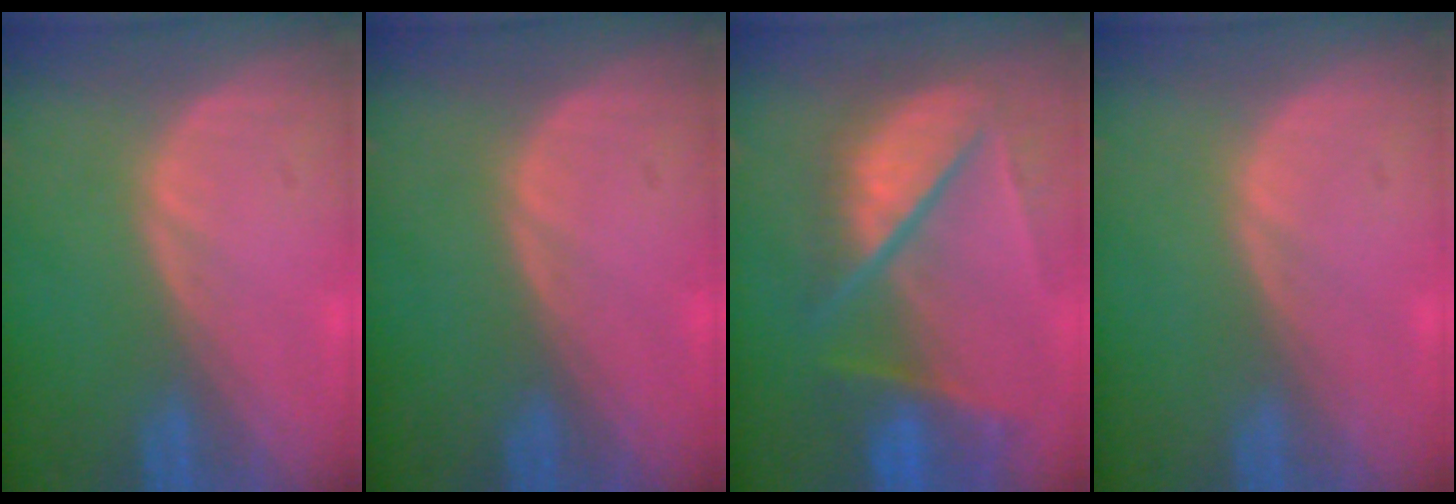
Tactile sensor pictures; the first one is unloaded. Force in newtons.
{"total": 0.0}
{"total": 10.3, "press": 8.6, "slide": 5.5}
{"total": 0.0}